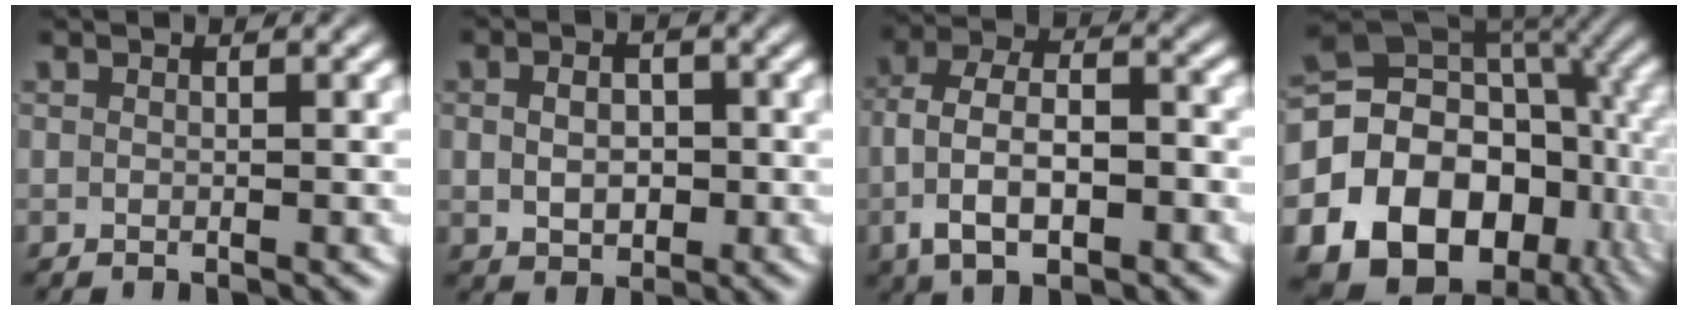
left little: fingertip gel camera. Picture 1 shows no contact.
{"total": 2.7, "force": [-0.1, 1.9, 2.0], "torque": [-0.023, -0.008, 0.007]}
{"total": 6.6, "force": [-1.8, 3.8, 5.1], "torque": [-0.091, -0.013, -0.023]}
{"total": 25.6, "force": [-4.4, 20.6, 14.6], "torque": [-0.313, -0.069, -0.066]}